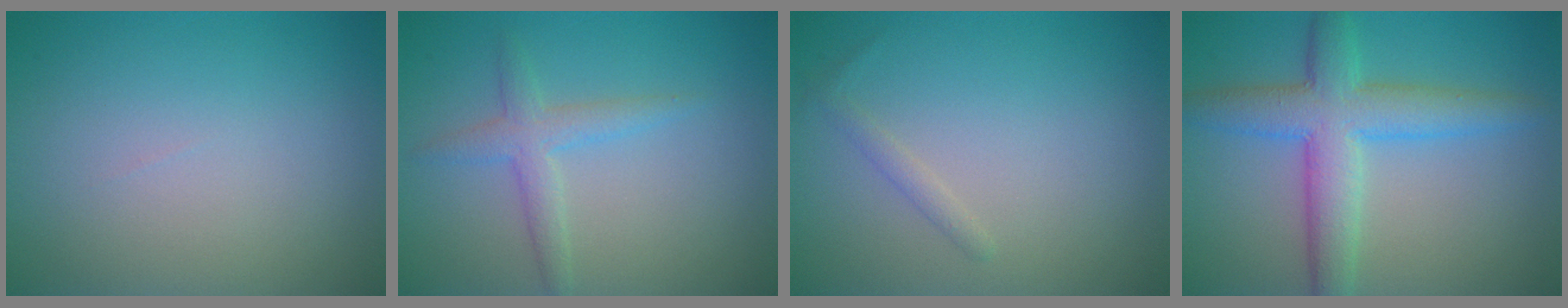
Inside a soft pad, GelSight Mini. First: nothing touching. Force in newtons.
{"total": 2.4, "press": 2.4, "slide": 0.1}
{"total": 0.9, "press": 0.9, "slide": 0.1}
{"total": 6.0, "press": 6.0, "slide": 0.1}